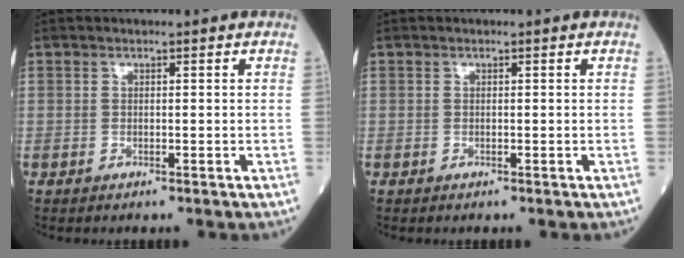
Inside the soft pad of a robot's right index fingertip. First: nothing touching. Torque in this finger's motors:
{"motor_torque": [0.00, 0.00, 0.00, 0.00]}